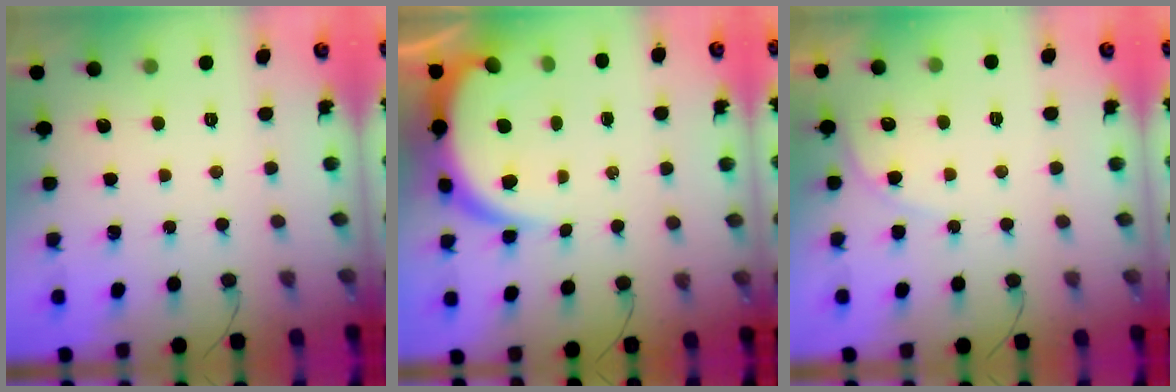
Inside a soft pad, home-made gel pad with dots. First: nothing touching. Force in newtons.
{"total": 9.0, "press": 9.0, "slide": 1.0}
{"total": 4.8, "press": 4.8, "slide": 0.5}